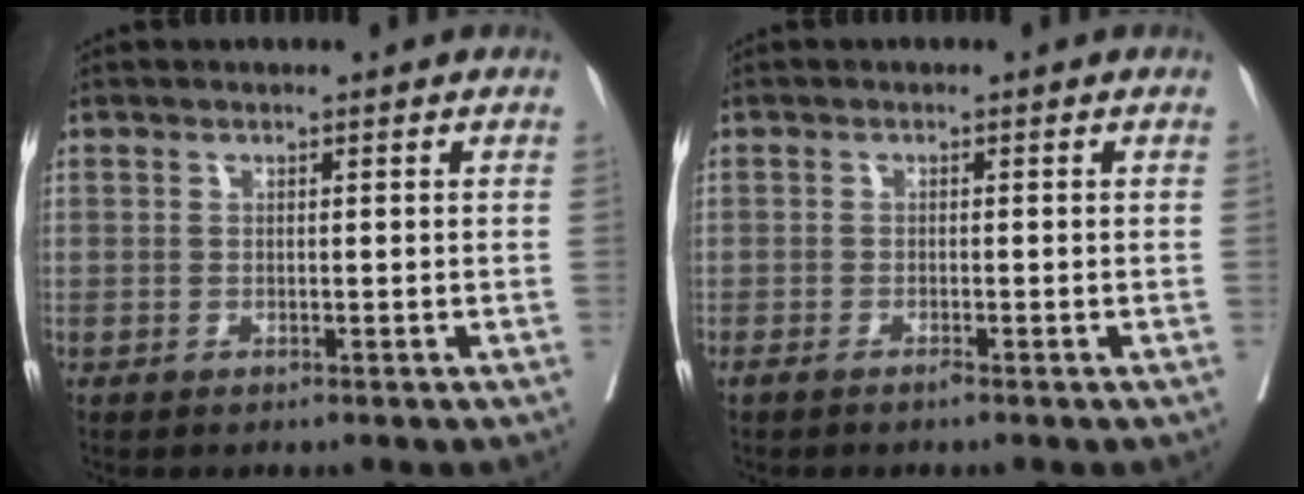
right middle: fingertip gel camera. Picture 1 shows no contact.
{"total": 0.8, "force": [-0.7, -0.1, 0.5], "torque": [-0.010, 0.000, -0.010]}